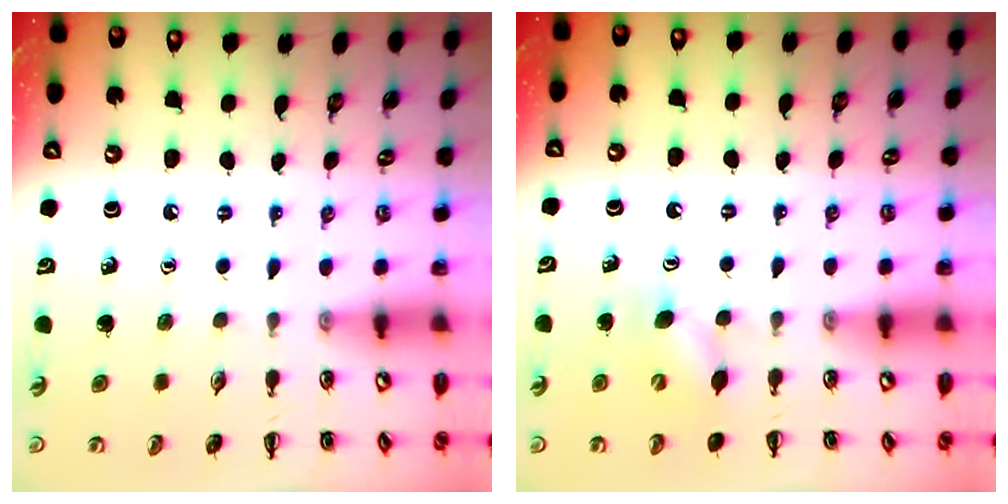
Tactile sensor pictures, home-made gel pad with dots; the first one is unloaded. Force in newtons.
{"total": 4.5, "press": 4.3, "slide": 1.2}